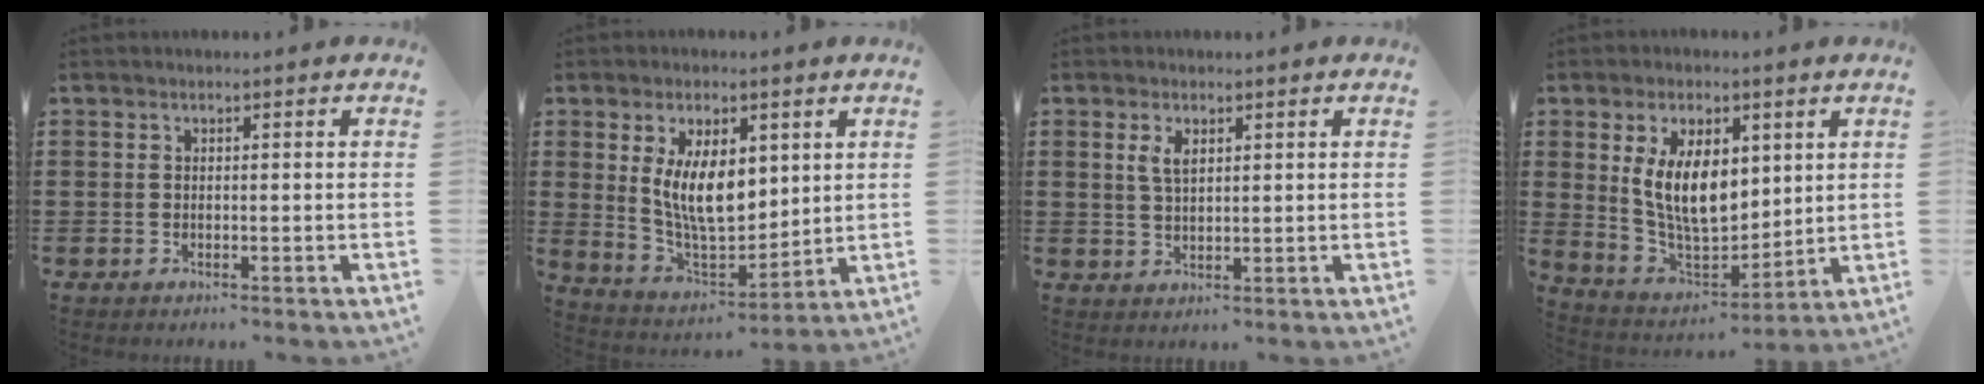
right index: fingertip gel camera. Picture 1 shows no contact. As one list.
[{"total": 9.8, "force": [2.7, 5.0, 7.9], "torque": [-0.152, -0.001, 0.049]}, {"total": 2.9, "force": [1.3, 1.3, 2.2], "torque": [-0.048, 0.004, 0.022]}, {"total": 9.9, "force": [3.0, 6.1, 7.3], "torque": [-0.161, 0.003, 0.053]}]